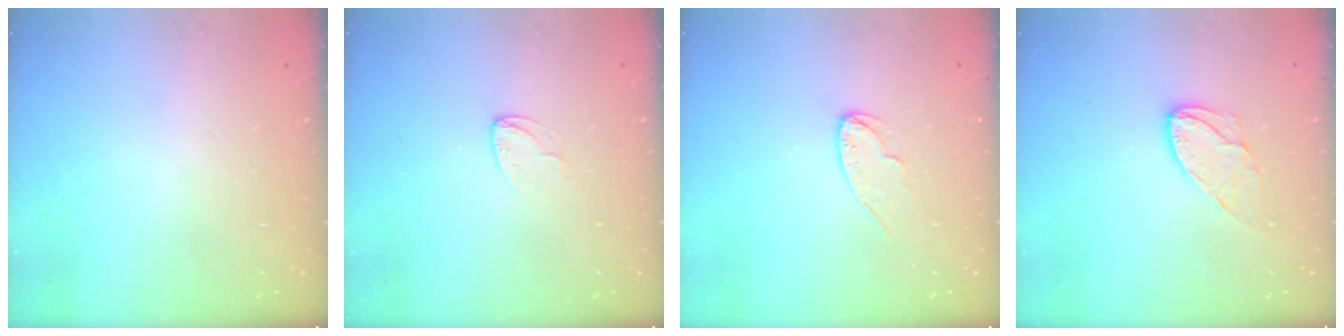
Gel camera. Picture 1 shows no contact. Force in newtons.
{"total": 2.9, "press": 2.9, "slide": 0.2}
{"total": 6.6, "press": 6.6, "slide": 0.6}
{"total": 8.6, "press": 8.5, "slide": 0.6}